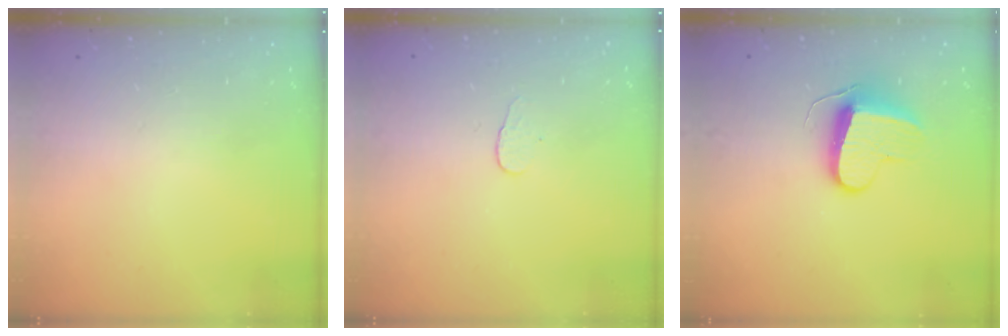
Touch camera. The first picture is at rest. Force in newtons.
{"total": 3.1, "press": 3.1, "slide": 0.3}
{"total": 9.3, "press": 9.3, "slide": 0.5}